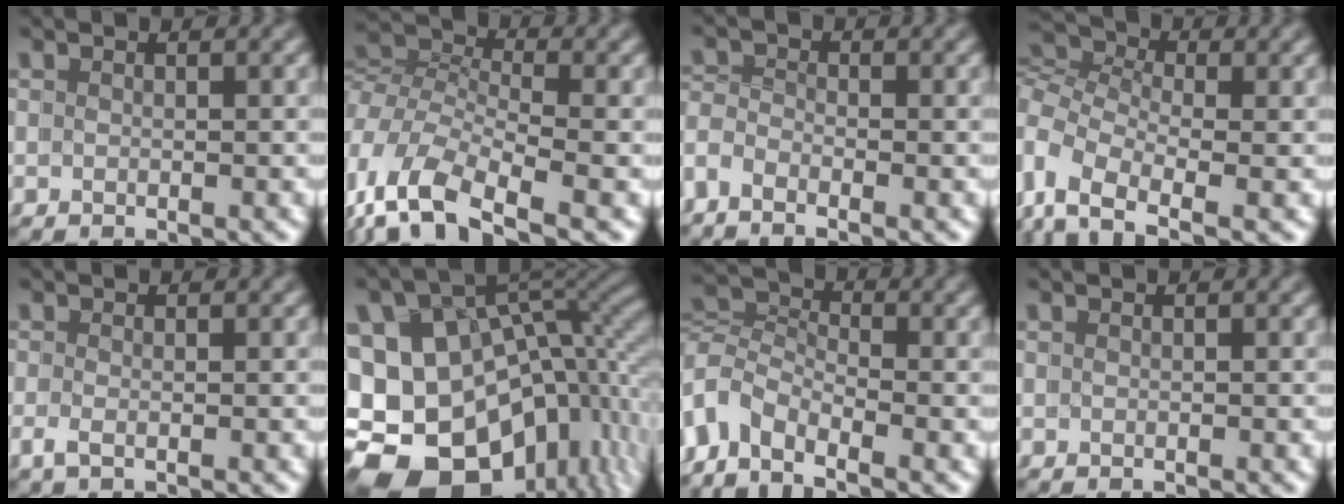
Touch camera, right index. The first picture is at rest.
{"total": 7.1, "force": [-3.0, 4.3, 4.9], "torque": [-0.117, -0.021, -0.044]}
{"total": 2.5, "force": [-2.2, 1.1, 0.2], "torque": [-0.015, -0.011, -0.041]}
{"total": 6.2, "force": [-0.8, 4.5, 4.1], "torque": [-0.102, -0.020, -0.011]}
{"total": 1.2, "force": [-1.0, -0.3, 0.5], "torque": [-0.017, -0.007, -0.016]}
{"total": 23.9, "force": [-6.1, 19.2, 12.9], "torque": [-0.266, -0.100, -0.085]}
{"total": 5.5, "force": [-2.3, 4.3, 2.5], "torque": [-0.071, -0.018, -0.046]}
{"total": 0.0}